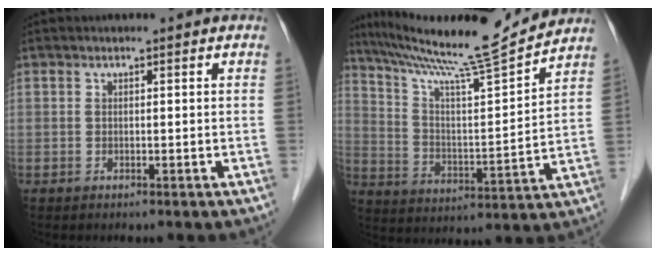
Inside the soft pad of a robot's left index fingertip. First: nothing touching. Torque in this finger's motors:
{"motor_torque": [0.13, -1.38, 0.21, 0.06]}